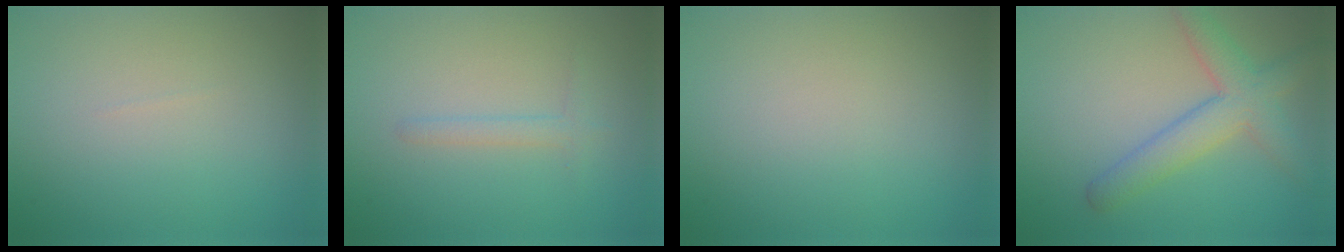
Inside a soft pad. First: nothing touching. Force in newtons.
{"total": 1.2, "press": 1.2, "slide": 0.1}
{"total": 0.0}
{"total": 4.8, "press": 4.8, "slide": 0.3}